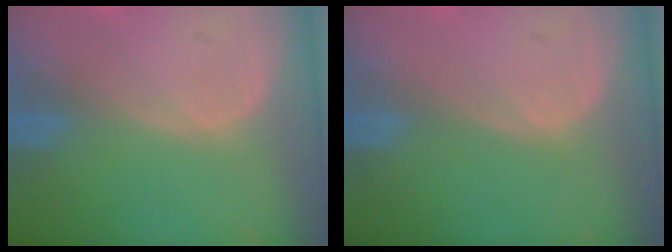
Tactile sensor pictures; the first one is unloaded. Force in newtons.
{"total": 0.0}